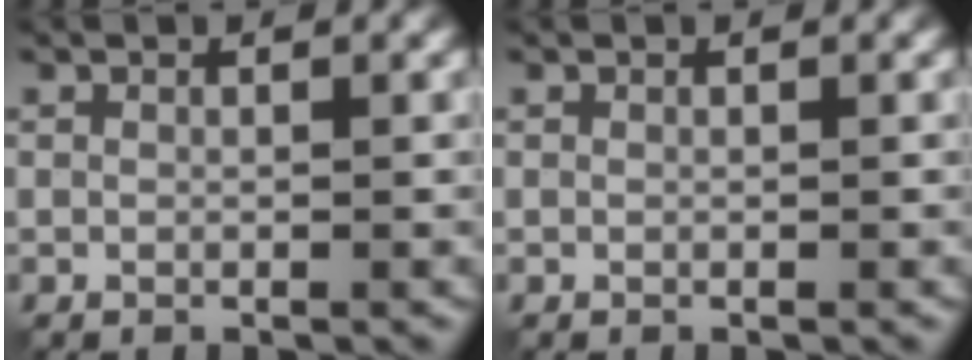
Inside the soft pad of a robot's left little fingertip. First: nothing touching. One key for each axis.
{"total": 0.0}